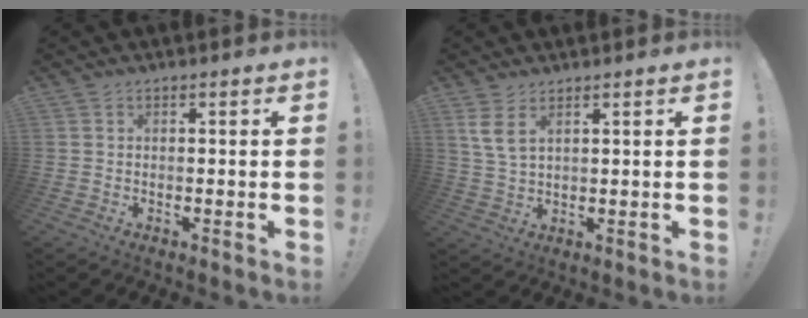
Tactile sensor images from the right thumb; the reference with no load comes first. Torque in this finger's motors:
{"motor_torque": [0.21, 0.38, 0.06, 0.01, 0.00]}